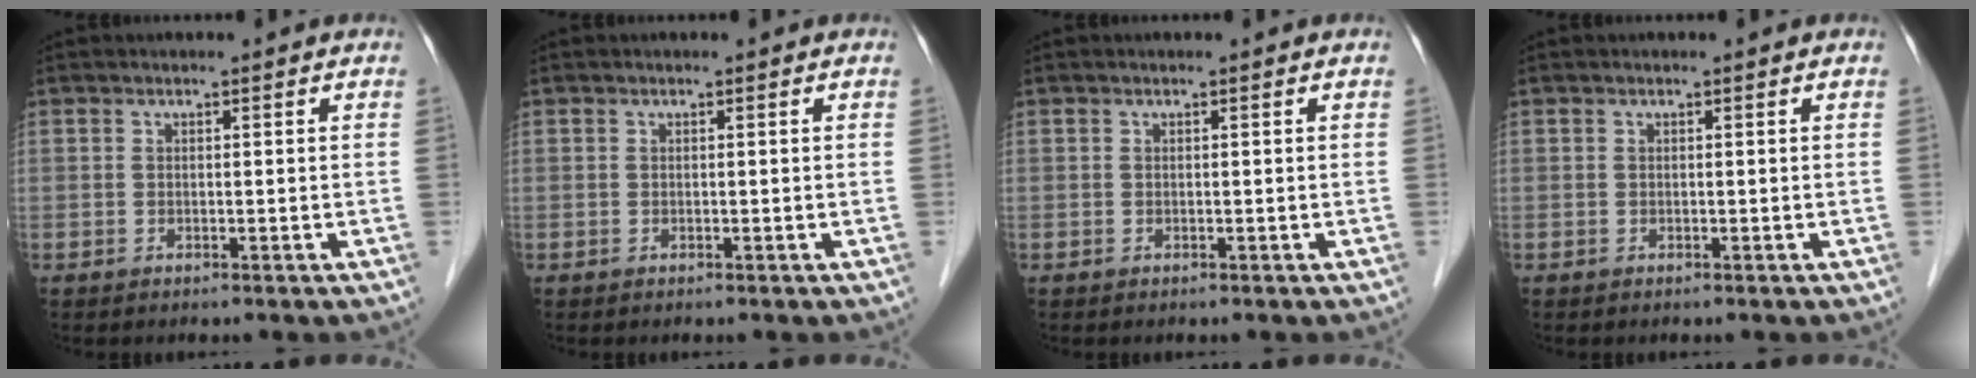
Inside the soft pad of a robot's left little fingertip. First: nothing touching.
{"total": 0.0}
{"total": 0.0}
{"total": 0.0}